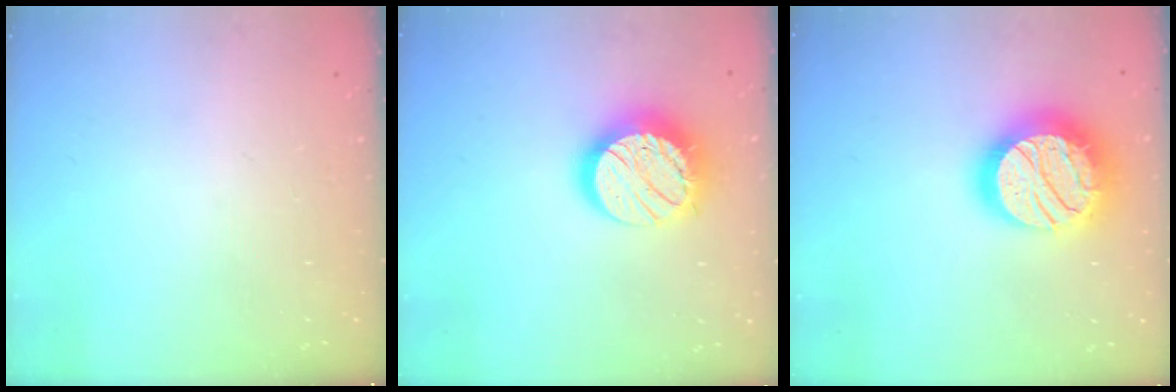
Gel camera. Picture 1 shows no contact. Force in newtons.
{"total": 14.8, "press": 14.8, "slide": 0.6}
{"total": 25.5, "press": 25.4, "slide": 2.1}